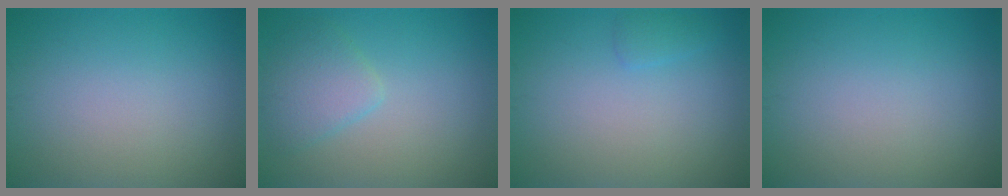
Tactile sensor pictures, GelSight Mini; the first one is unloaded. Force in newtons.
{"total": 2.8, "press": 2.8, "slide": 0.2}
{"total": 0.9, "press": 0.9, "slide": 0.1}
{"total": 0.0}